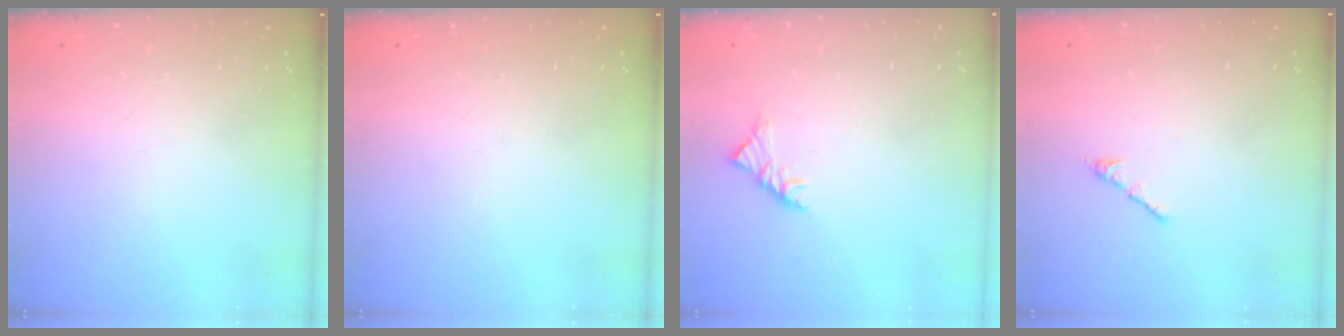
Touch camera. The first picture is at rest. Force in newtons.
{"total": 0.0}
{"total": 3.5, "press": 3.4, "slide": 1.1}
{"total": 2.7, "press": 2.6, "slide": 0.7}